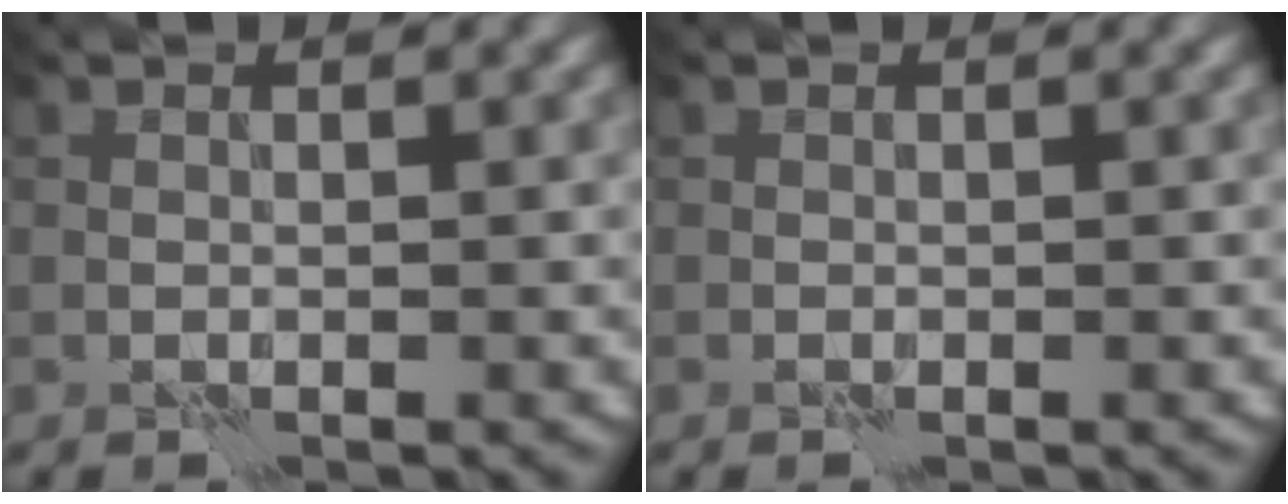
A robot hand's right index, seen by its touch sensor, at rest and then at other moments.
{"total": 0.0}